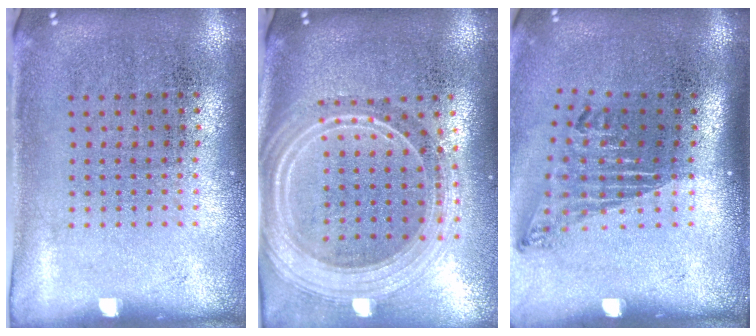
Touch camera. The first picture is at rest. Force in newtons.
{"total": 2.7, "press": 2.2, "slide": 1.4}
{"total": 1.7, "press": 1.1, "slide": 1.3}